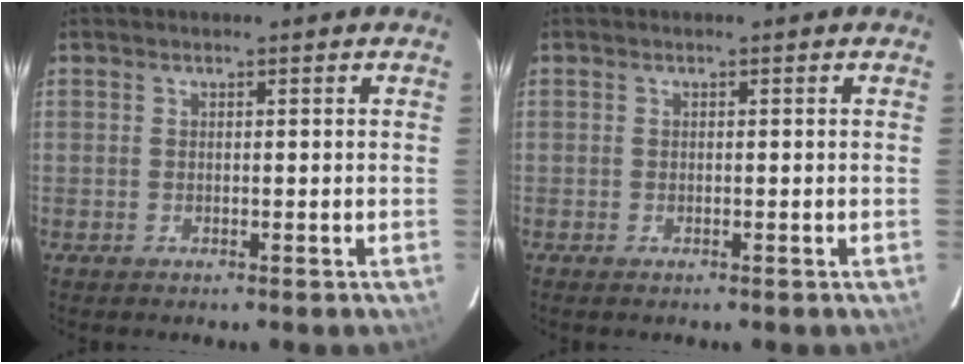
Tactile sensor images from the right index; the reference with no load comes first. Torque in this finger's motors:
{"motor_torque": [-0.04, 0.09, 0.09, 0.01]}